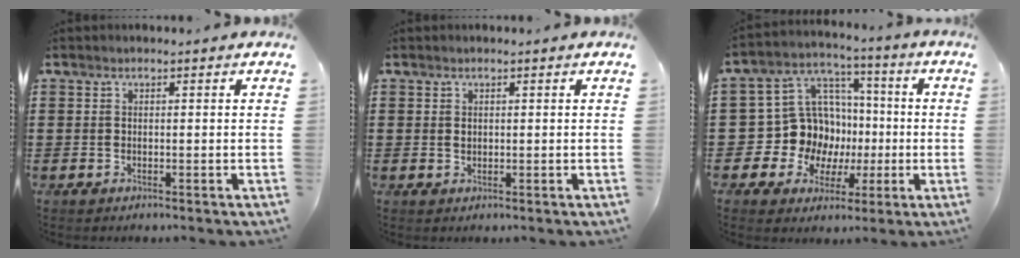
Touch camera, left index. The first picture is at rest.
{"total": 0.8, "force": [0.3, 0.5, 0.5], "torque": [-0.012, 0.002, 0.006]}
{"total": 11.8, "force": [-0.4, 11.3, 3.4], "torque": [-0.118, -0.008, 0.004]}